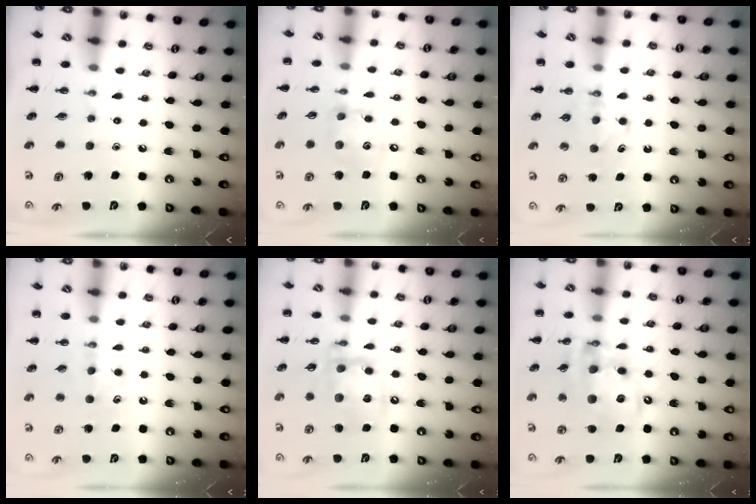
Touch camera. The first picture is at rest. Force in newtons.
{"total": 8.6, "press": 8.6, "slide": 0.8}
{"total": 4.7, "press": 4.4, "slide": 1.5}
{"total": 4.6, "press": 4.4, "slide": 1.5}
{"total": 15.6, "press": 15.5, "slide": 2.2}
{"total": 14.2, "press": 13.7, "slide": 3.8}